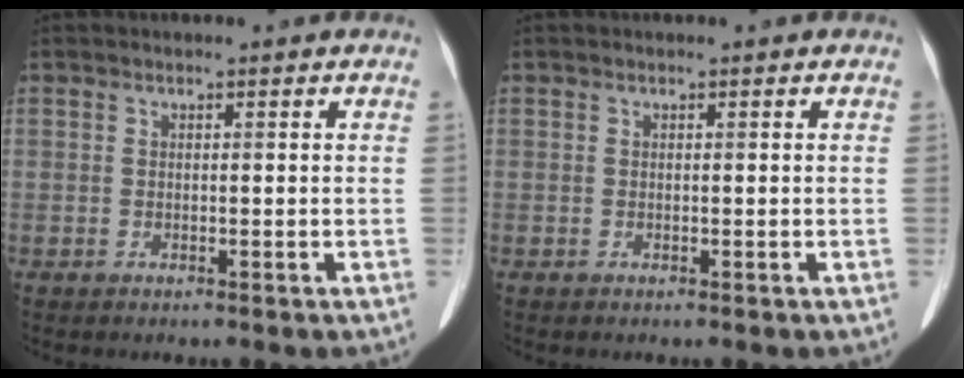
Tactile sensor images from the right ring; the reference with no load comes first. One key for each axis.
{"total": 0.0}